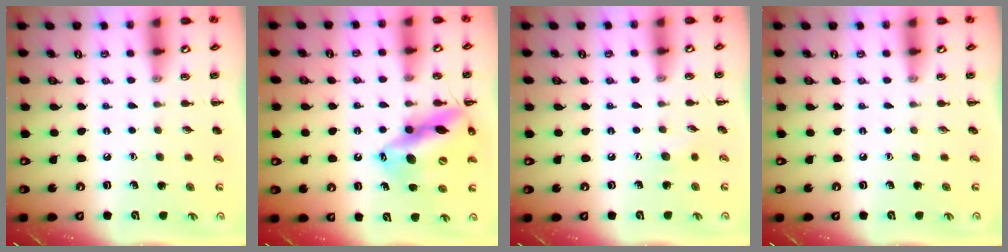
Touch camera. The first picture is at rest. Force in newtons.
{"total": 16.8, "press": 16.3, "slide": 4.1}
{"total": 3.9, "press": 3.7, "slide": 1.0}
{"total": 0.0}